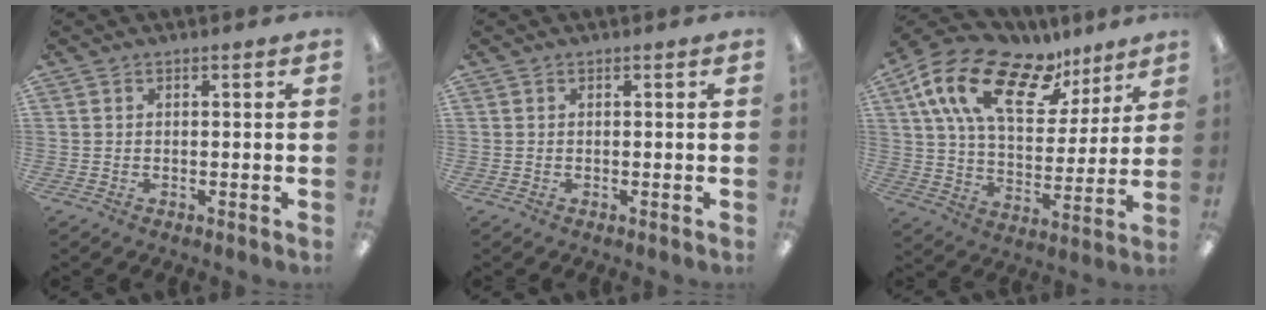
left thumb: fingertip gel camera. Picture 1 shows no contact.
{"total": 0.0}
{"total": 20.9, "force": [12.7, 10.1, 13.1], "torque": [-0.250, -0.059, 0.225]}